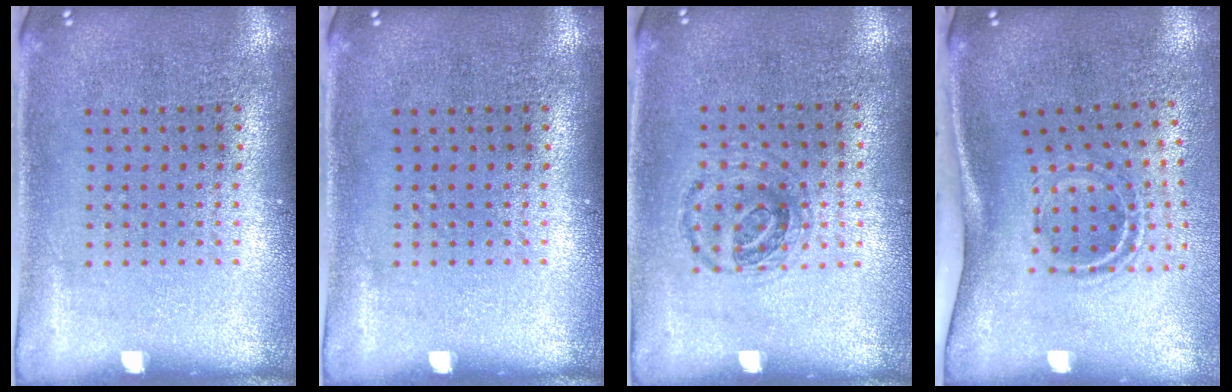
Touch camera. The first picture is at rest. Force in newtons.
{"total": 0.0}
{"total": 0.9, "press": 0.9, "slide": 0.3}
{"total": 1.9, "press": 1.2, "slide": 1.5}